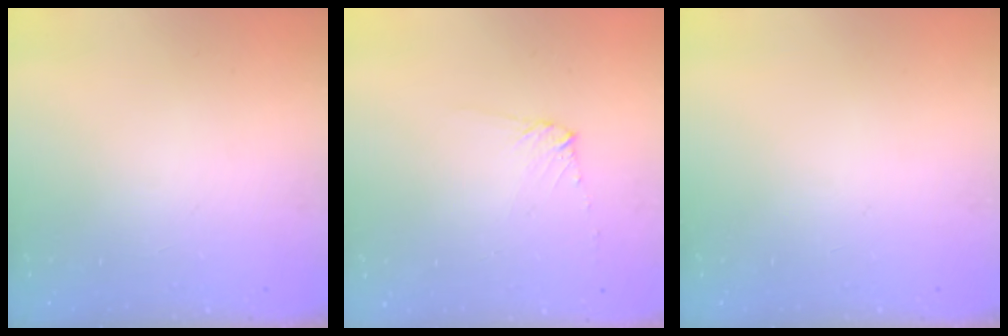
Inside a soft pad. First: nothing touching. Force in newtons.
{"total": 5.1, "press": 5.1, "slide": 0.8}
{"total": 0.0}